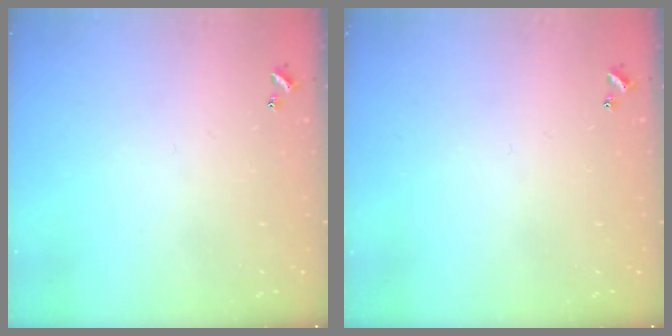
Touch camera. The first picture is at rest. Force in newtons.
{"total": 0.0}